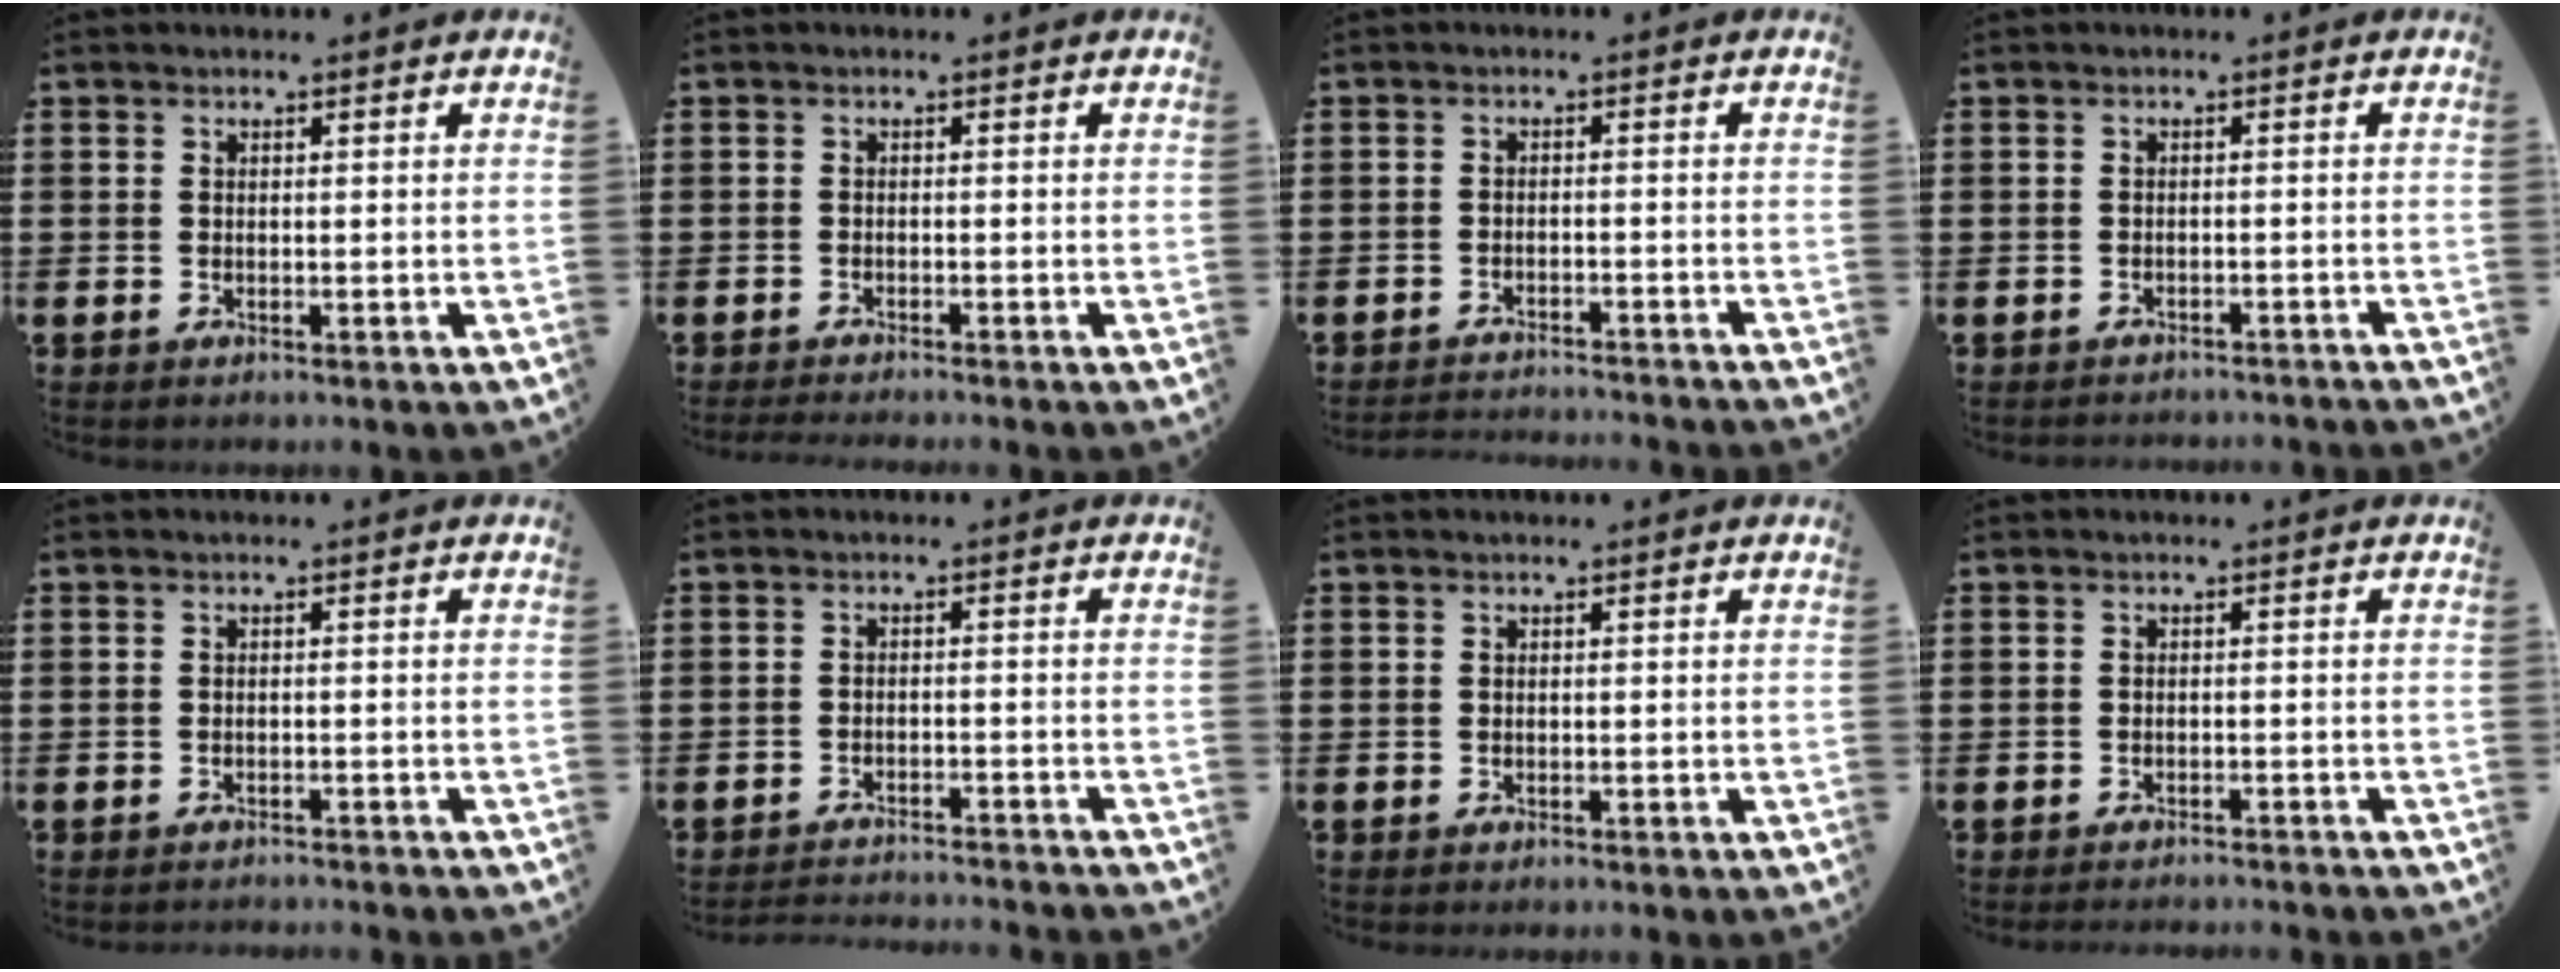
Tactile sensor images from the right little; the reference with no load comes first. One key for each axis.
{"total": 0.9, "fx": -0.8, "fy": -0.1, "fz": 0.4, "tx": -0.006, "ty": -0.002, "tz": -0.016}
{"total": 1.9, "fx": -1.9, "fy": -0.2, "fz": 0.0, "tx": -0.002, "ty": 0.003, "tz": -0.040}
{"total": 1.1, "fx": -1.1, "fy": -0.1, "fz": -0.1, "tx": -0.002, "ty": 0.004, "tz": -0.024}
{"total": 0.8, "fx": -0.8, "fy": -0.1, "fz": 0.0, "tx": -0.001, "ty": 0.001, "tz": -0.018}
{"total": 2.1, "fx": -2.1, "fy": -0.2, "fz": 0.0, "tx": -0.002, "ty": 0.004, "tz": -0.046}
{"total": 0.0}
{"total": 1.0, "fx": -1.0, "fy": -0.2, "fz": 0.0, "tx": -0.001, "ty": 0.001, "tz": -0.021}